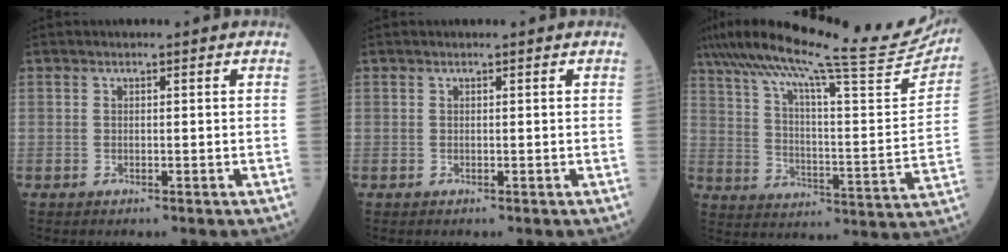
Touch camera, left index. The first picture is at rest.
{"total": 0.0}
{"total": 27.1, "force": [22.9, 1.6, 14.3], "torque": [-0.242, -0.028, 0.315]}